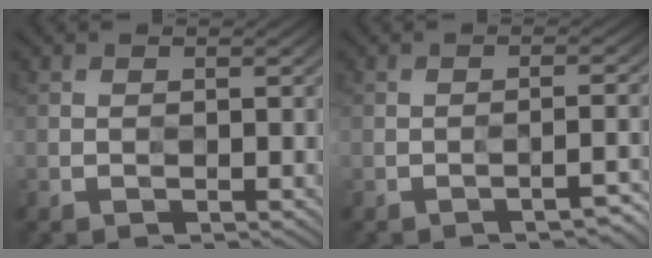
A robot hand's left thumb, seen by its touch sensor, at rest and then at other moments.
{"total": 3.4, "force": [-2.0, 1.0, 2.6], "torque": [-0.020, 0.011, -0.021]}